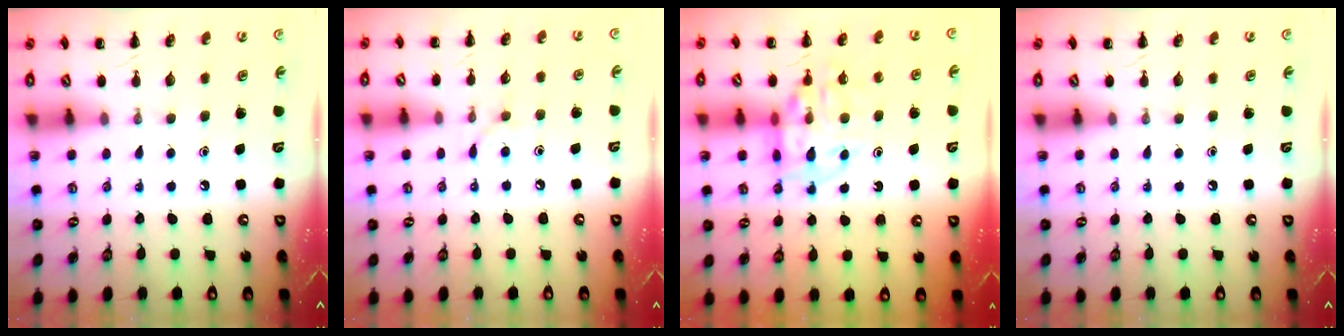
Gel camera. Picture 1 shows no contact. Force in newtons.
{"total": 6.5, "press": 6.2, "slide": 2.2}
{"total": 13.0, "press": 12.7, "slide": 2.4}
{"total": 0.0}